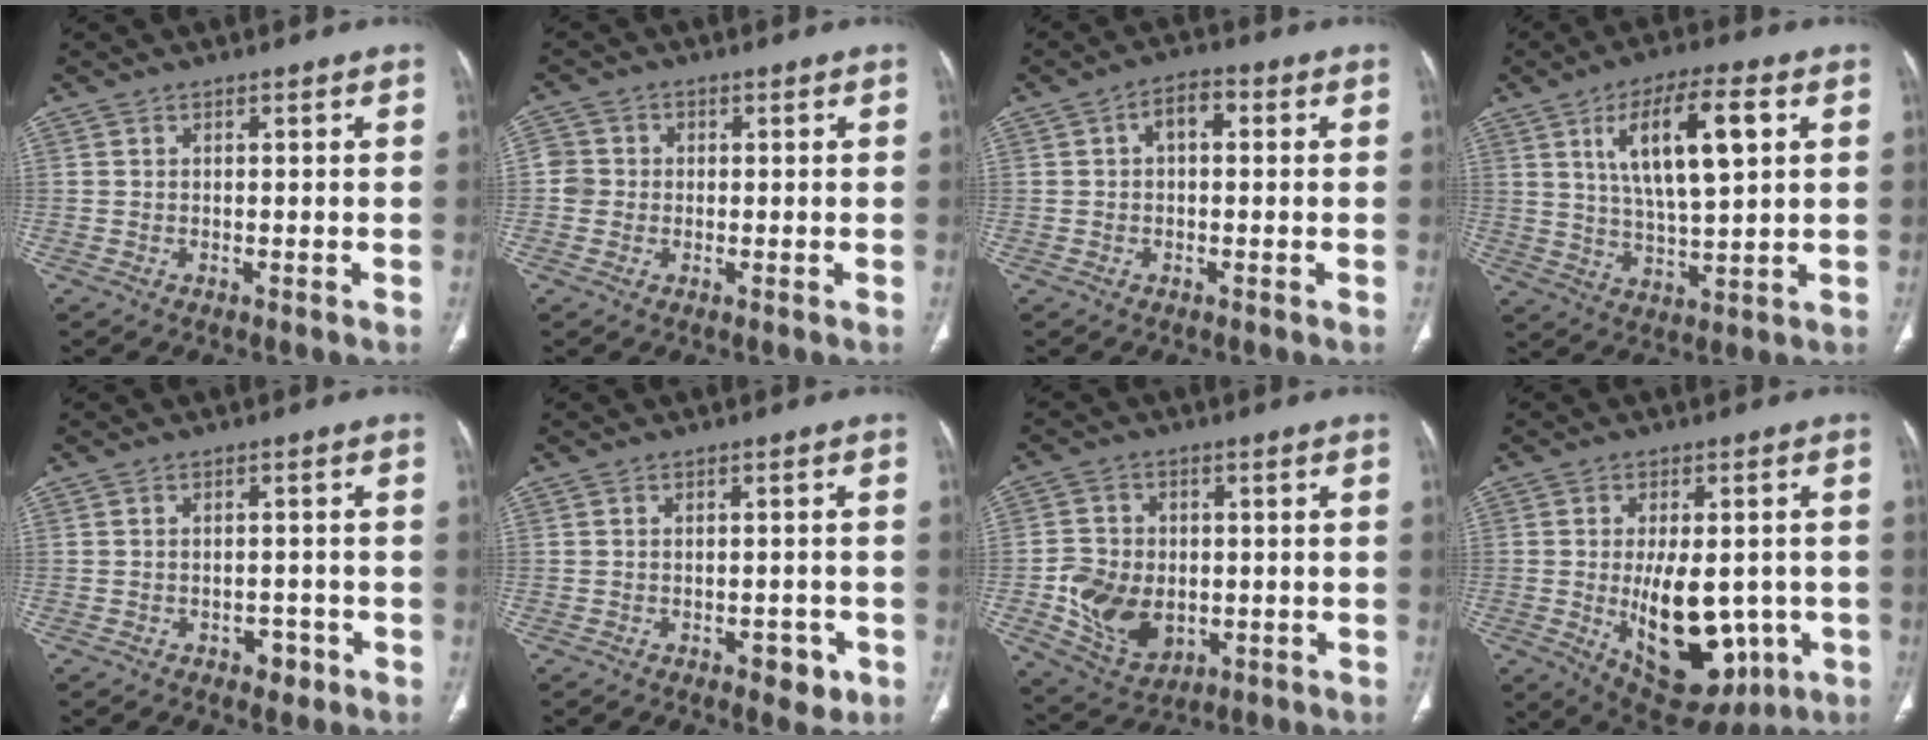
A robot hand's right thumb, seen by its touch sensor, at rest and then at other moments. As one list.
[{"total": 3.4, "force": [-0.2, 3.3, 0.7], "torque": [0.009, 0.009, -0.010]}, {"total": 4.3, "force": [0.7, 2.5, 3.4], "torque": [-0.043, 0.016, 0.003]}, {"total": 14.2, "force": [4.7, 4.5, 12.7], "torque": [-0.213, -0.006, 0.083]}, {"total": 2.6, "force": [-1.5, 1.8, 1.2], "torque": [-0.001, 0.010, -0.016]}, {"total": 3.7, "force": [-1.8, 2.1, 2.4], "torque": [-0.015, 0.008, -0.019]}, {"total": 11.6, "force": [-2.0, 8.9, 7.2], "torque": [-0.101, 0.002, -0.021]}, {"total": 17.8, "force": [-3.4, 9.7, 14.6], "torque": [-0.194, -0.008, -0.018]}]